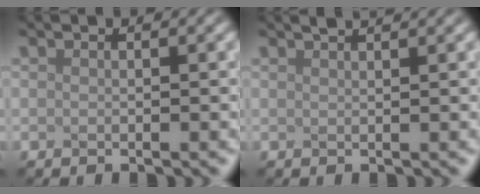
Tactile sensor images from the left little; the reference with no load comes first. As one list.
[{"total": 2.4, "force": [1.9, 0.8, 1.3], "torque": [0.003, 0.016, -0.004]}]